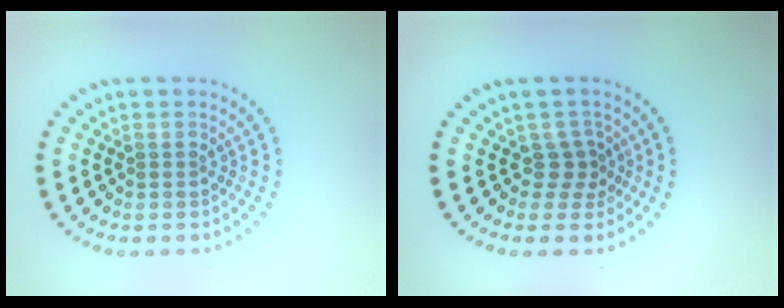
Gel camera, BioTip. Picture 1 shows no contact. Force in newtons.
{"total": 1.8, "press": 1.1, "slide": 1.4}